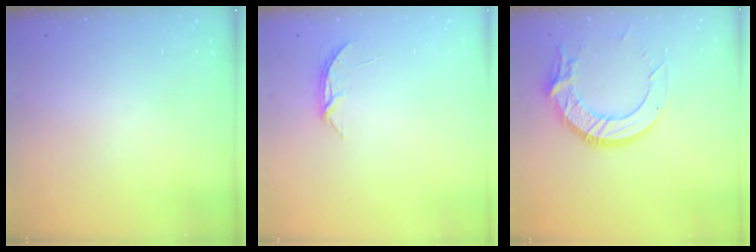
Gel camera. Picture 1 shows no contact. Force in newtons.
{"total": 4.0, "press": 4.0, "slide": 0.4}
{"total": 15.3, "press": 15.2, "slide": 1.5}